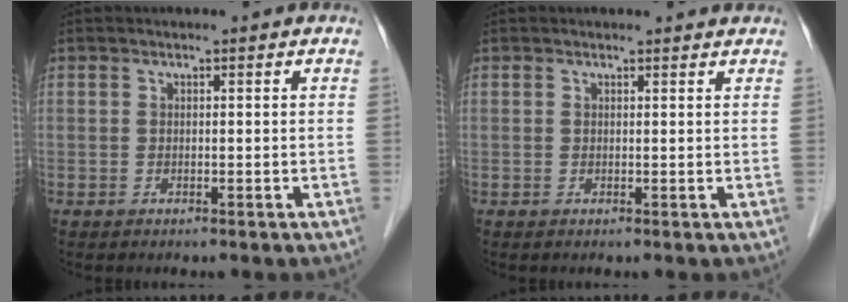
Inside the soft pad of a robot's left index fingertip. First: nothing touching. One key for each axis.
{"total": 2.8, "fx": 2.7, "fy": 0.5, "fz": 0.3, "tx": -0.010, "ty": 0.008, "tz": 0.027}